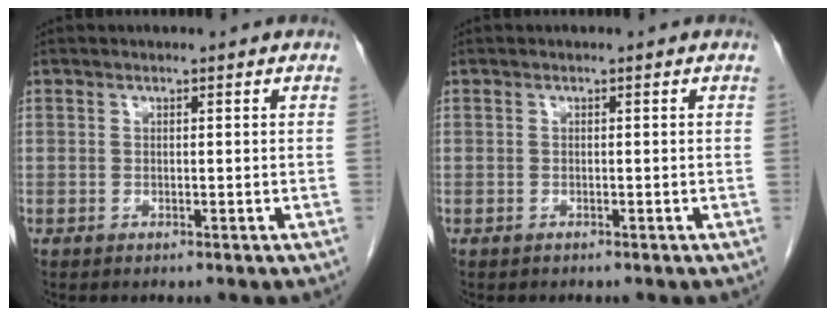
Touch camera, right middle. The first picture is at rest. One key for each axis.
{"total": 0.0}